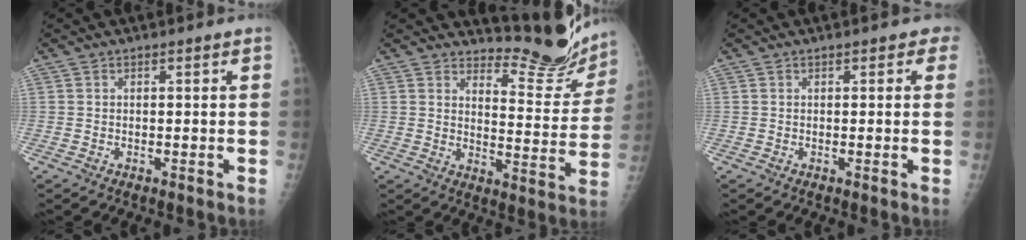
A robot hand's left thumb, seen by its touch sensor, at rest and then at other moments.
{"total": 13.4, "force": [13.1, 2.6, 1.3], "torque": [0.014, -0.143, 0.157]}
{"total": 1.6, "force": [0.8, 1.0, 0.9], "torque": [0.008, 0.002, 0.003]}